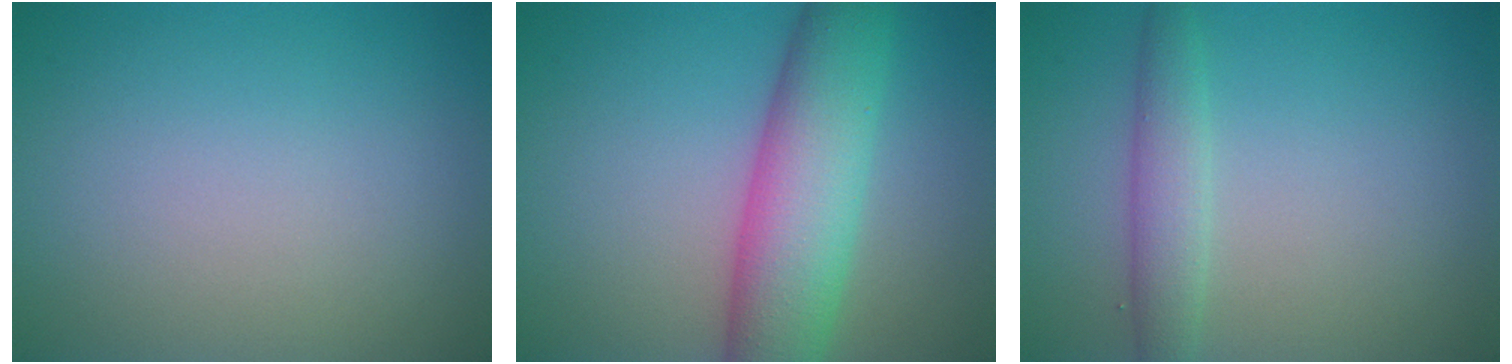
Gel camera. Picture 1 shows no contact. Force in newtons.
{"total": 8.3, "press": 8.3, "slide": 0.1}
{"total": 2.5, "press": 2.5, "slide": 0.2}